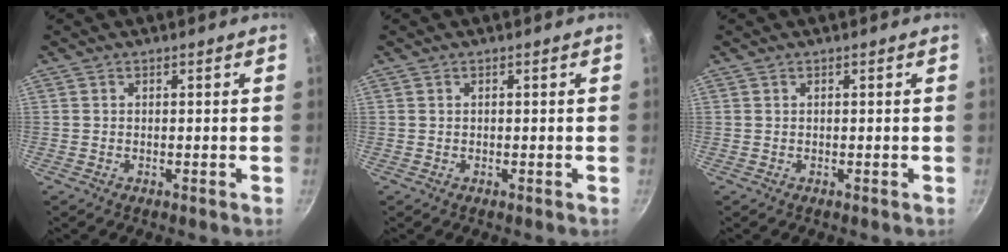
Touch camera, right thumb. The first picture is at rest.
{"total": 0.0}
{"total": 0.0}